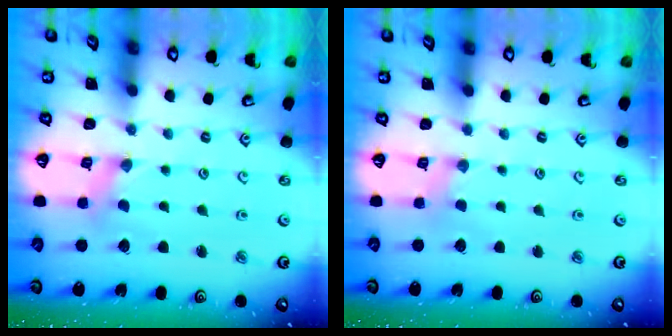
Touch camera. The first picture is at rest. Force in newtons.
{"total": 1.8, "press": 1.8, "slide": 0.3}